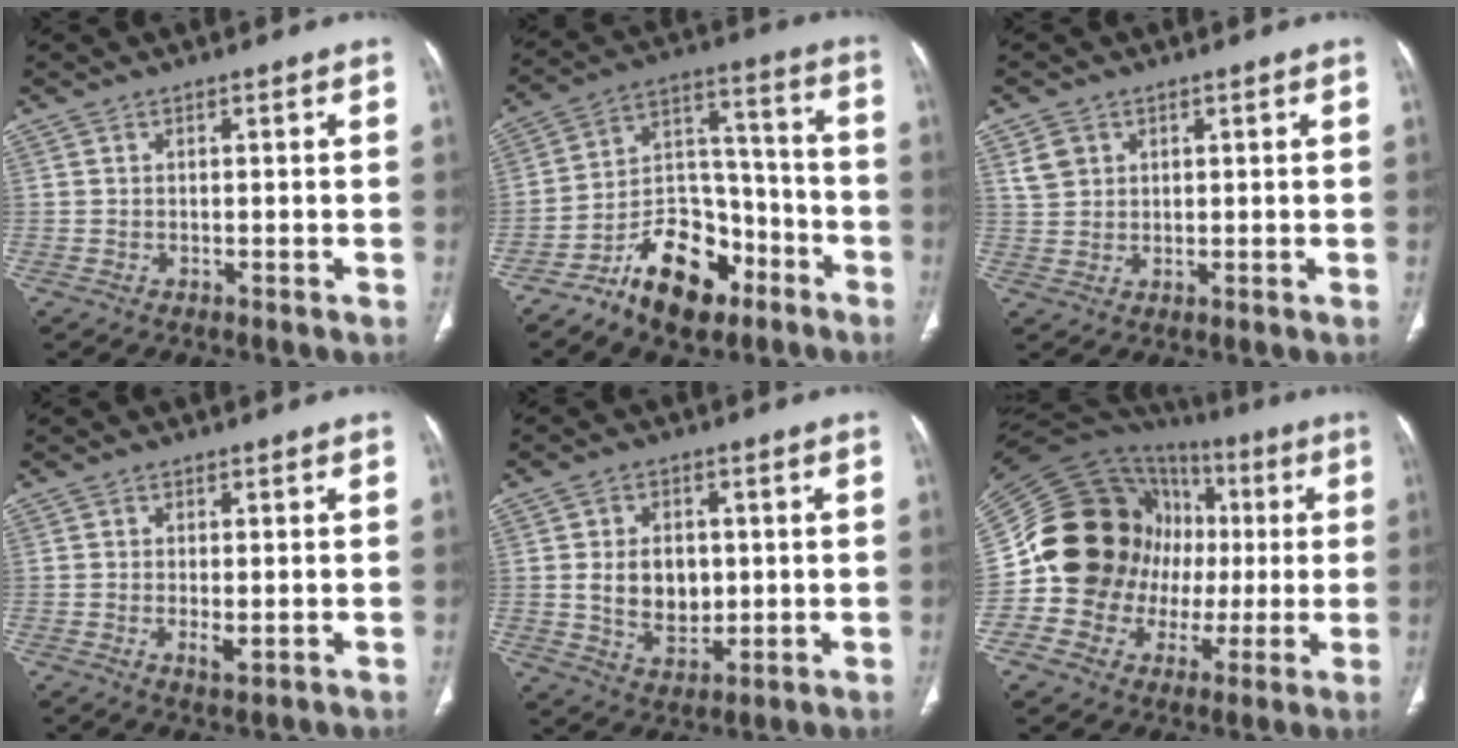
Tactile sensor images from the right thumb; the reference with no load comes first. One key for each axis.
{"total": 16.3, "fx": -9.8, "fy": 9.4, "fz": 9.0, "tx": -0.103, "ty": 0.087, "tz": -0.168}
{"total": 3.7, "fx": 1.6, "fy": 3.0, "fz": 1.3, "tx": -0.014, "ty": -0.003, "tz": 0.034}
{"total": 2.7, "fx": -0.5, "fy": 1.1, "fz": 2.4, "tx": -0.044, "ty": -0.006, "tz": -0.008}
{"total": 9.3, "fx": 0.5, "fy": 6.7, "fz": 6.5, "tx": -0.077, "ty": -0.009, "tz": 0.017}
{"total": 24.8, "fx": 1.1, "fy": 20.9, "fz": 13.3, "tx": -0.168, "ty": 0.064, "tz": 0.031}